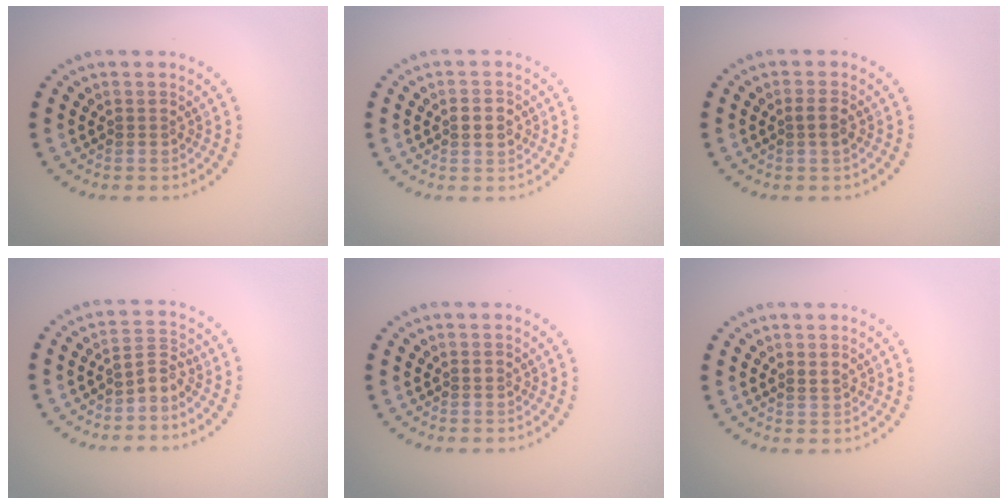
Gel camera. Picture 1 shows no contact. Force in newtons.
{"total": 2.5, "press": 2.5, "slide": 0.1}
{"total": 1.4, "press": 1.3, "slide": 0.5}
{"total": 2.2, "press": 1.5, "slide": 1.6}
{"total": 0.6, "press": 0.5, "slide": 0.2}
{"total": 0.9, "press": 0.8, "slide": 0.1}